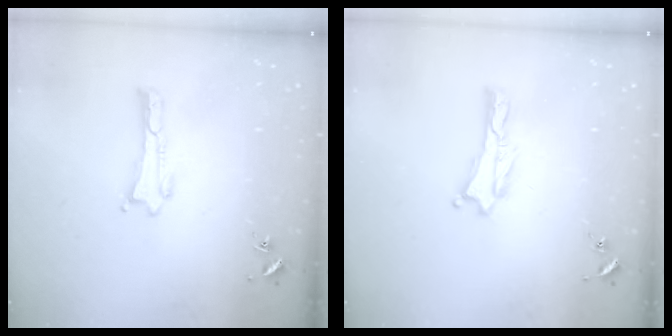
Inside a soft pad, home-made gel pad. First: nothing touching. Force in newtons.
{"total": 0.0}